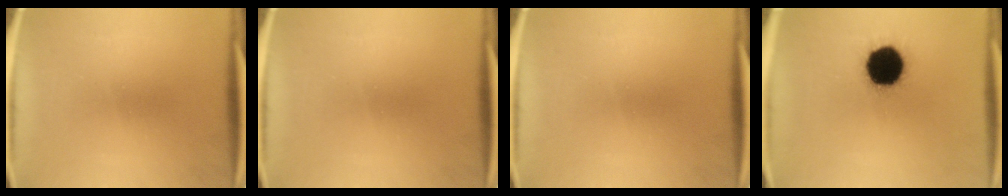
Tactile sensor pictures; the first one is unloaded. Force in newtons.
{"total": 0.0}
{"total": 0.0}
{"total": 18.4}